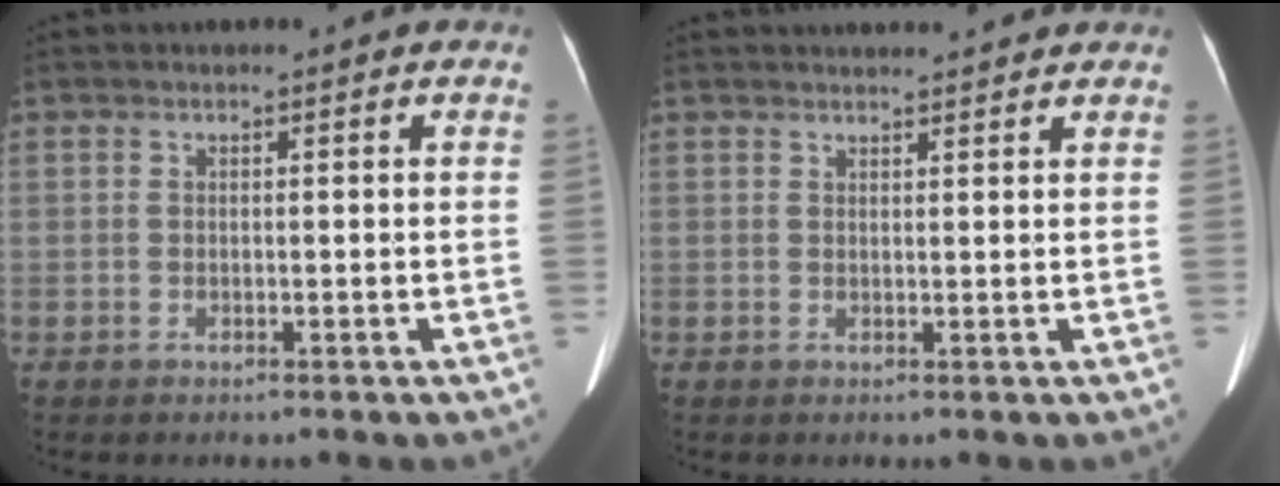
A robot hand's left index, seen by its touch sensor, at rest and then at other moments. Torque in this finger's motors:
{"motor_torque": [0.32, -0.55, -0.02, -0.01]}